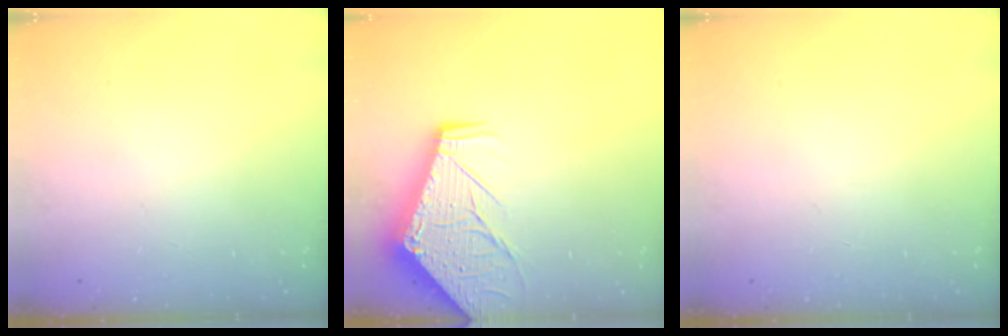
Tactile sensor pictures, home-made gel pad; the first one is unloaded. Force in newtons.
{"total": 13.1, "press": 13.0, "slide": 1.7}
{"total": 0.0}